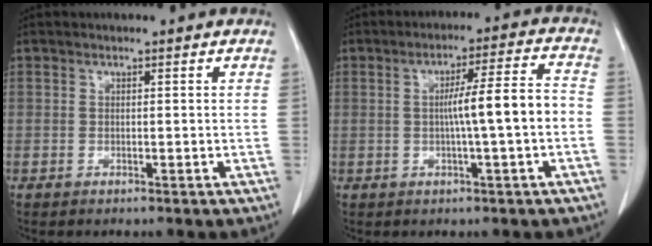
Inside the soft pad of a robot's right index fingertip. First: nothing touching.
{"total": 8.0, "force": [-1.0, -0.4, 7.9], "torque": [-0.125, 0.015, -0.014]}